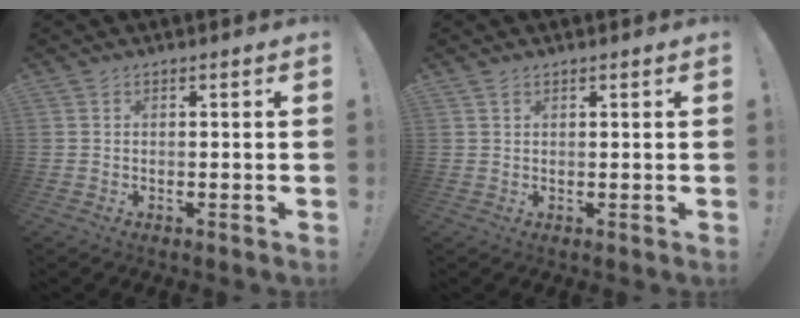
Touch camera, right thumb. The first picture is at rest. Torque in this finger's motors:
{"motor_torque": [-0.16, -0.14, -0.02, 0.04, 0.02]}